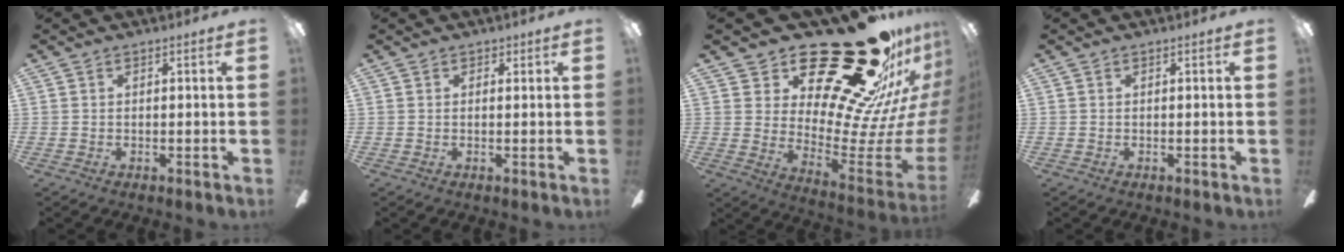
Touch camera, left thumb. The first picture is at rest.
{"total": 0.7, "force": [0.5, 0.5, 0.1], "torque": [0.004, -0.001, 0.008]}
{"total": 38.3, "force": [25.2, 14.7, 24.8], "torque": [-0.267, -0.215, 0.475]}
{"total": 0.0}